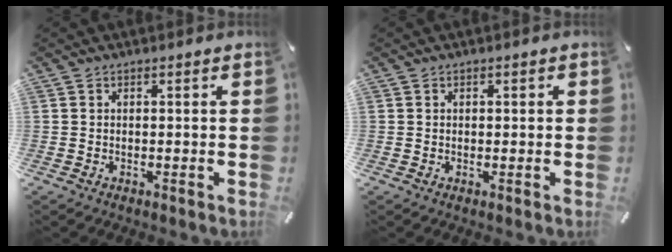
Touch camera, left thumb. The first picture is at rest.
{"total": 0.7, "force": [-0.1, 0.7, 0.2], "torque": [-0.003, 0.004, -0.003]}